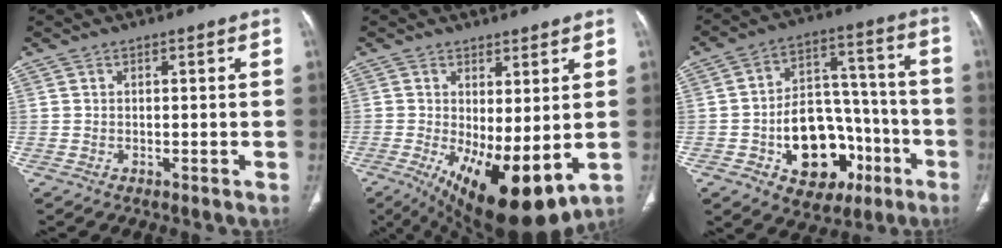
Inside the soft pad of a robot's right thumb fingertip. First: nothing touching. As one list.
[{"total": 14.4, "force": [-2.4, 5.7, 13.0], "torque": [-0.213, -0.027, -0.015]}, {"total": 19.1, "force": [-6.8, 12.9, 12.3], "torque": [-0.132, 0.055, -0.089]}]